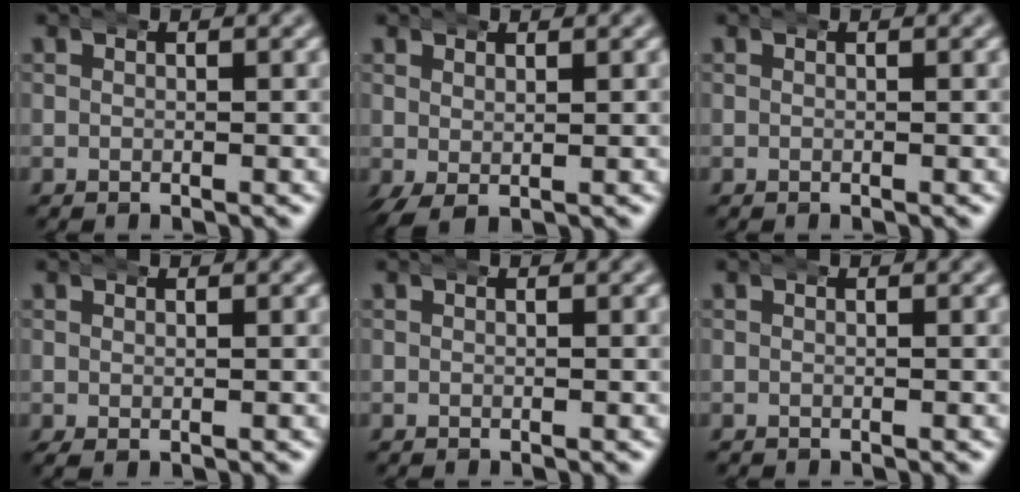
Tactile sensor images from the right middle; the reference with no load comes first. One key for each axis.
{"total": 1.7, "fx": -0.1, "fy": 0.8, "fz": 1.5, "tx": -0.023, "ty": -0.009, "tz": 0.006}
{"total": 0.0}
{"total": 0.9, "fx": -0.1, "fy": 0.3, "fz": 0.8, "tx": -0.010, "ty": -0.002, "tz": 0.001}
{"total": 0.0}
{"total": 0.0}